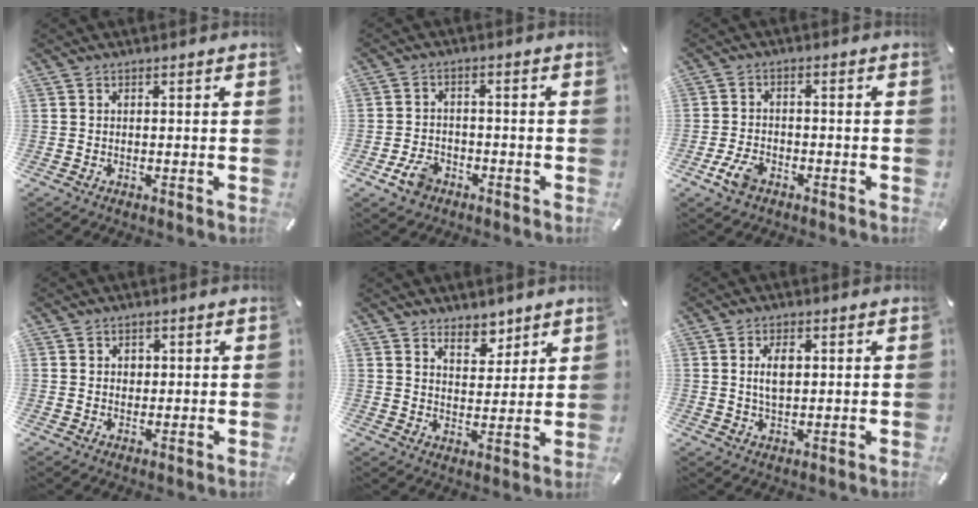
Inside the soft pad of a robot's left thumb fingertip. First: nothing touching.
{"total": 5.5, "force": [-2.9, 3.8, 2.7], "torque": [-0.059, 0.013, -0.056]}
{"total": 5.3, "force": [-2.9, 3.1, 3.2], "torque": [-0.075, 0.009, -0.056]}
{"total": 1.8, "force": [0.3, 1.7, 0.6], "torque": [0.002, 0.000, -0.001]}
{"total": 6.2, "force": [4.9, 3.6, 0.9], "torque": [0.004, -0.035, 0.086]}
{"total": 4.9, "force": [0.9, 2.6, 4.0], "torque": [-0.075, -0.001, 0.008]}